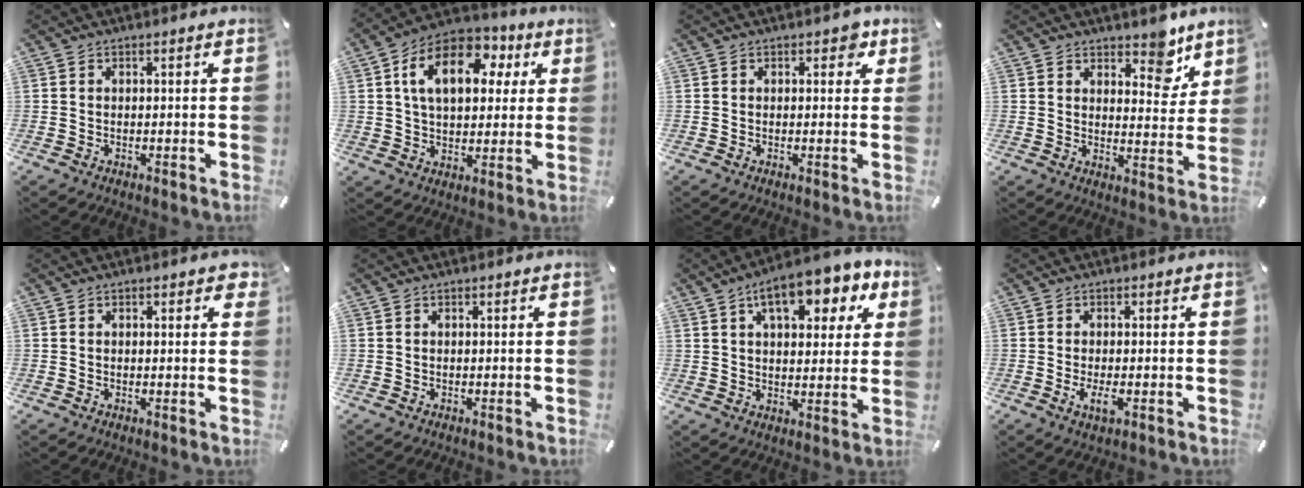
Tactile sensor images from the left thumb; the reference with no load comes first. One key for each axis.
{"total": 15.7, "fx": 5.1, "fy": 10.2, "fz": 10.8, "tx": -0.182, "ty": 0.001, "tz": 0.088}
{"total": 2.7, "fx": 1.1, "fy": 1.8, "fz": 1.7, "tx": -0.005, "ty": -0.004, "tz": 0.010}
{"total": 8.4, "fx": 6.3, "fy": 4.3, "fz": 3.4, "tx": -0.018, "ty": -0.048, "tz": 0.104}
{"total": 1.4, "fx": 0.6, "fy": 0.8, "fz": 1.0, "tx": -0.013, "ty": 0.002, "tz": 0.007}
{"total": 0.0}
{"total": 13.5, "fx": 7.3, "fy": 6.9, "fz": 9.0, "tx": -0.122, "ty": -0.025, "tz": 0.118}
{"total": 3.7, "fx": -0.9, "fy": 1.3, "fz": 3.4, "tx": -0.069, "ty": -0.009, "tz": -0.021}